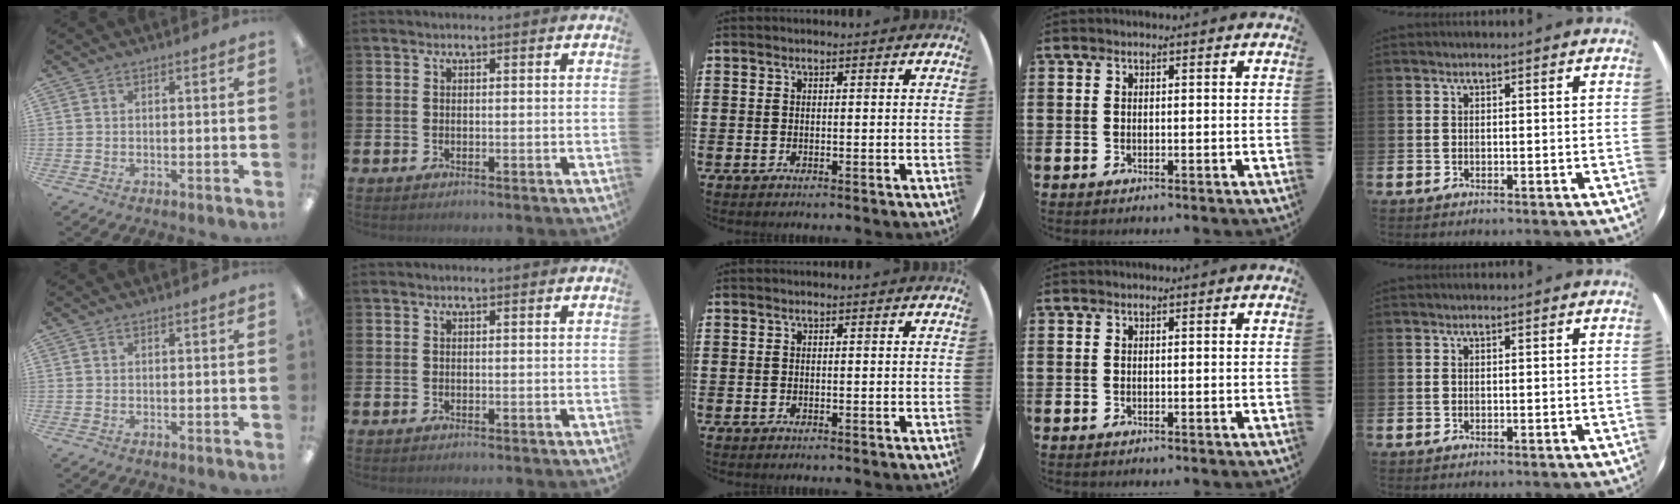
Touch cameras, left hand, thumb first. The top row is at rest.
{}